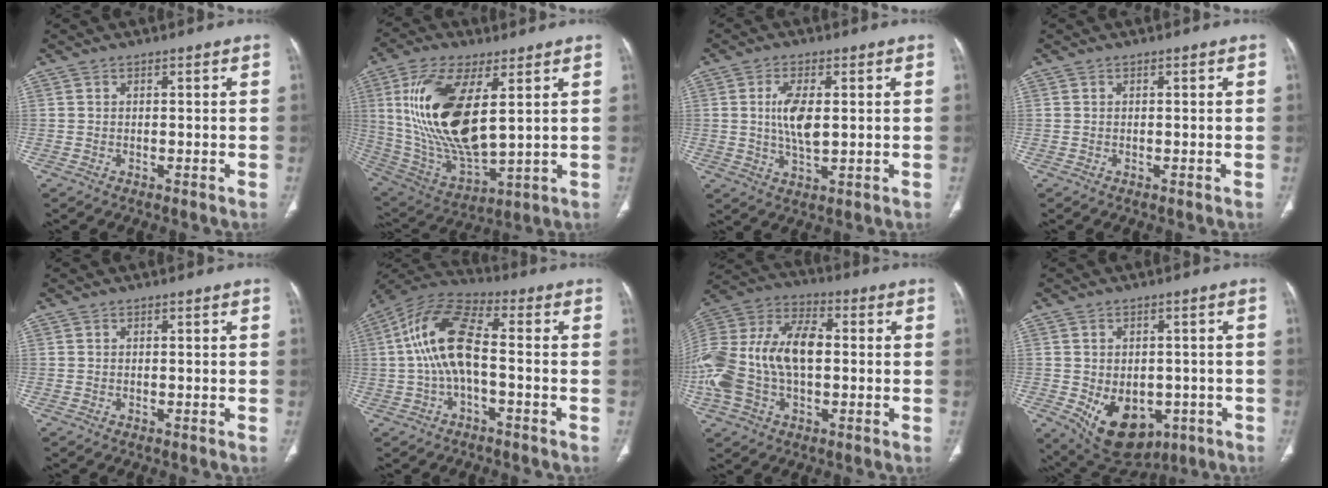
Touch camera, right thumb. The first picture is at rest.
{"total": 21.3, "force": [4.9, 9.0, 18.6], "torque": [-0.371, -0.027, 0.102]}
{"total": 7.1, "force": [0.9, 3.0, 6.4], "torque": [-0.121, -0.009, 0.016]}
{"total": 0.0}
{"total": 0.0}
{"total": 12.6, "force": [-0.8, 5.0, 11.6], "torque": [-0.244, 0.040, -0.023]}
{"total": 22.9, "force": [-0.4, 14.0, 18.2], "torque": [-0.411, 0.031, -0.007]}
{"total": 13.1, "force": [-4.2, 9.1, 8.5], "torque": [-0.109, 0.001, -0.037]}